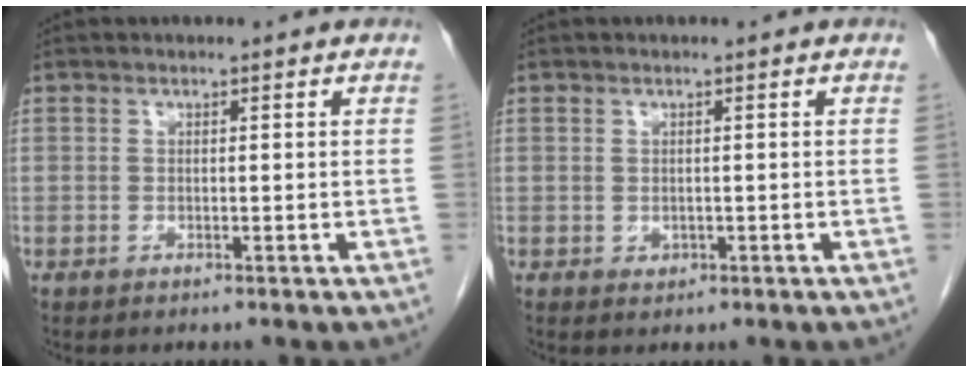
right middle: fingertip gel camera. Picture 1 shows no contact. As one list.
[{"total": 0.6, "force": [-0.1, 0.5, 0.3], "torque": [-0.010, -0.002, 0.002]}]